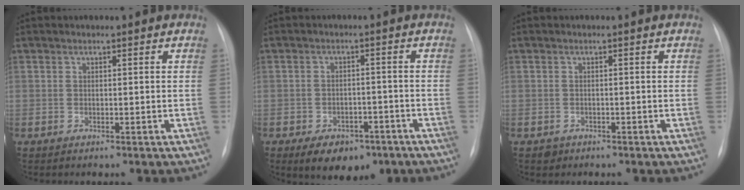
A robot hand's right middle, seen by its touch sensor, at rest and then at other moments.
{"total": 7.9, "force": [-4.9, 4.5, 4.2], "torque": [-0.060, 0.009, -0.064]}
{"total": 1.2, "force": [-0.7, 1.0, -0.1], "torque": [-0.001, 0.004, -0.010]}